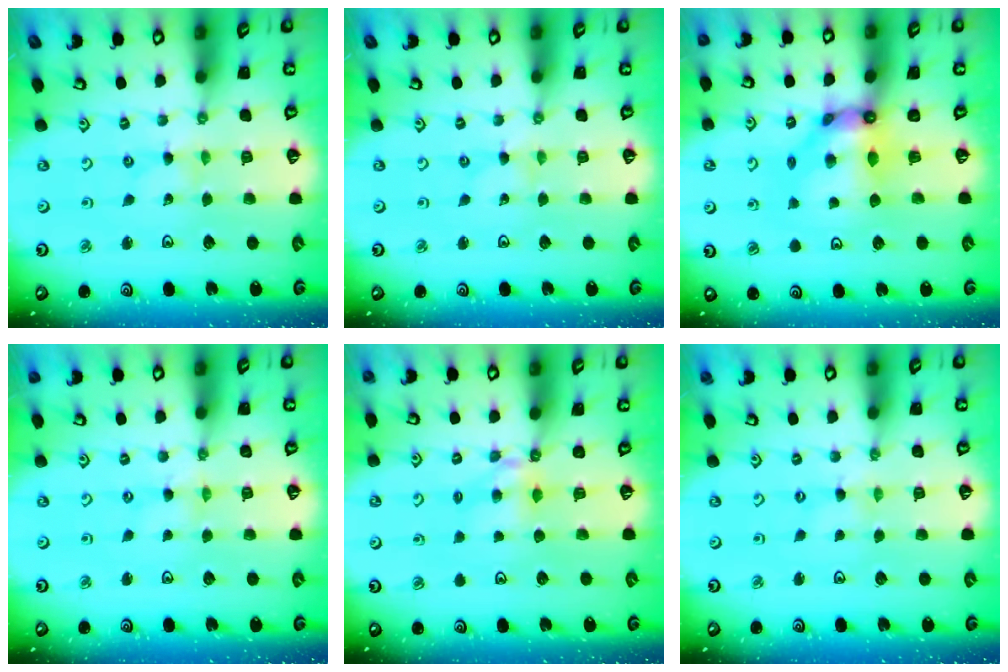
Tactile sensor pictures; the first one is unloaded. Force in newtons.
{"total": 0.0}
{"total": 9.2, "press": 9.2, "slide": 1.0}
{"total": 0.8, "press": 0.7, "slide": 0.2}
{"total": 5.3, "press": 5.2, "slide": 0.6}
{"total": 0.0}